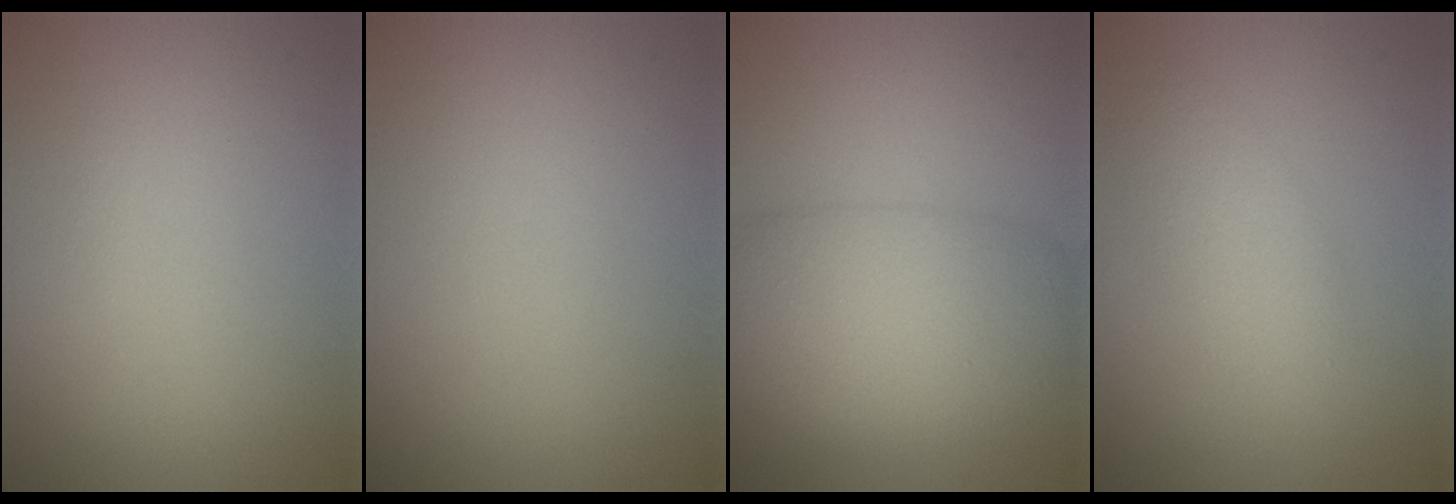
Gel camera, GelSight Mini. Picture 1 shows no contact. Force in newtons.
{"total": 0.0}
{"total": 8.6, "press": 8.6, "slide": 0.3}
{"total": 2.8, "press": 2.8, "slide": 0.0}